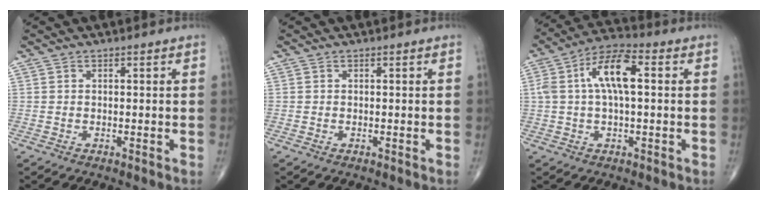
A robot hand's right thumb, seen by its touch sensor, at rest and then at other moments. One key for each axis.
{"total": 0.0}
{"total": 10.6, "fx": 1.6, "fy": 4.3, "fz": 9.6, "tx": -0.190, "ty": 0.031, "tz": 0.022}